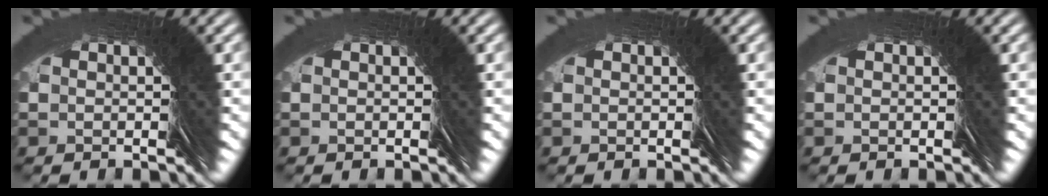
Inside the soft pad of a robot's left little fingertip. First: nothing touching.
{"total": 0.0}
{"total": 0.0}
{"total": 0.0}